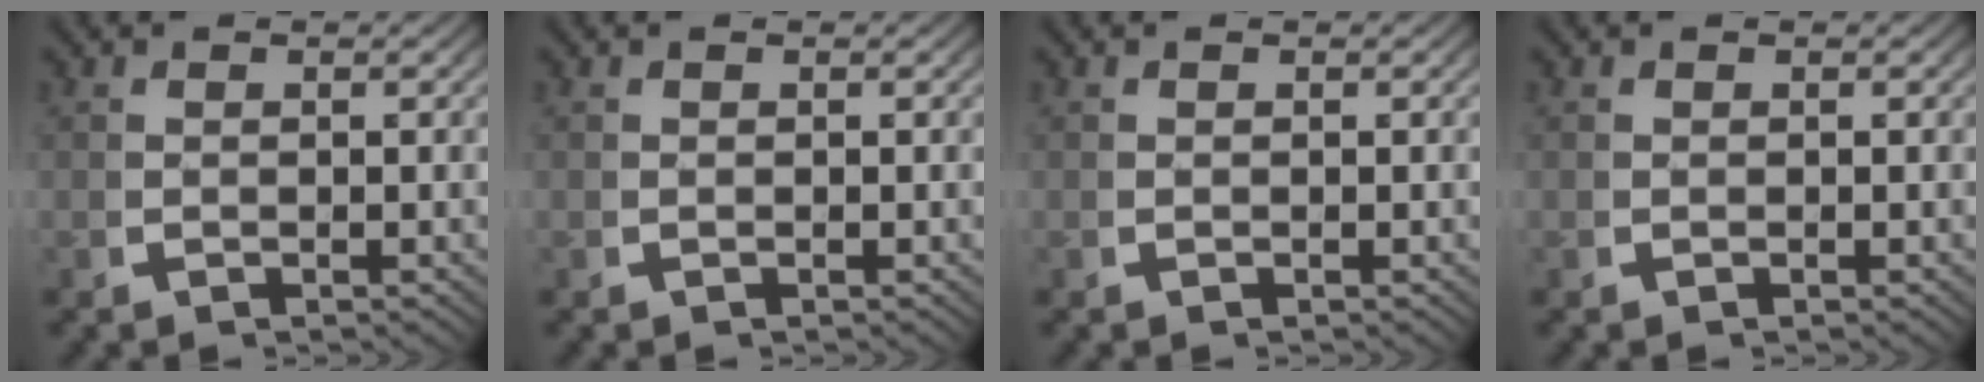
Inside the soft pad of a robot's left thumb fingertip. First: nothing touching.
{"total": 0.0}
{"total": 0.0}
{"total": 0.0}